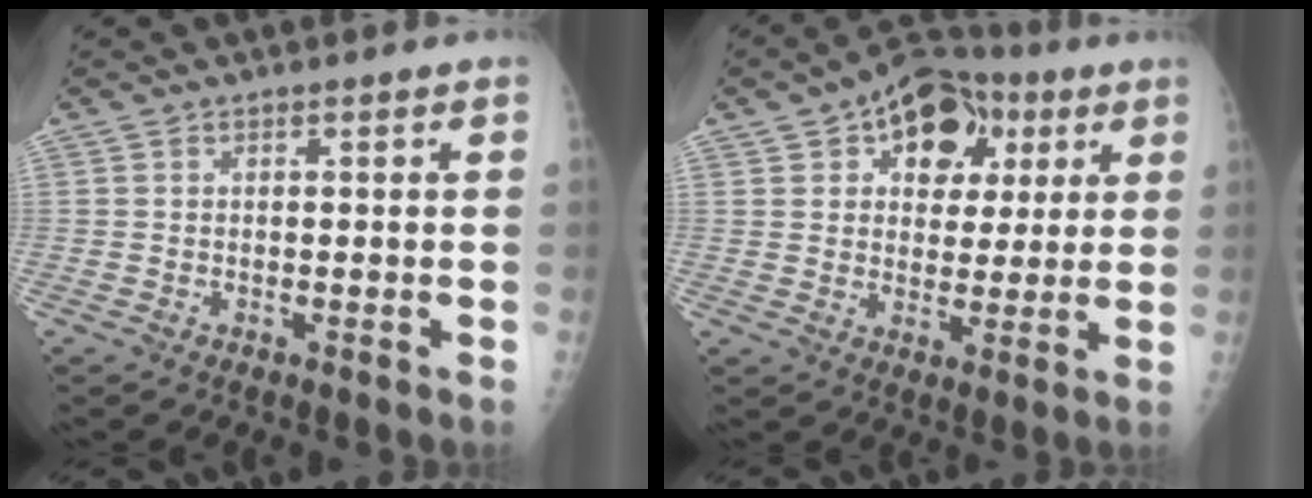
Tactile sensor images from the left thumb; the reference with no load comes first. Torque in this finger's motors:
{"motor_torque": [0.82, 1.28, 0.34, 0.15, 0.04]}